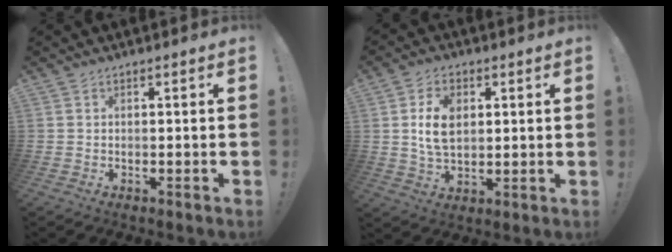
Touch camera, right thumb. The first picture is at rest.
{"total": 9.8, "force": [1.9, 6.8, 6.9], "torque": [-0.121, 0.004, 0.033]}